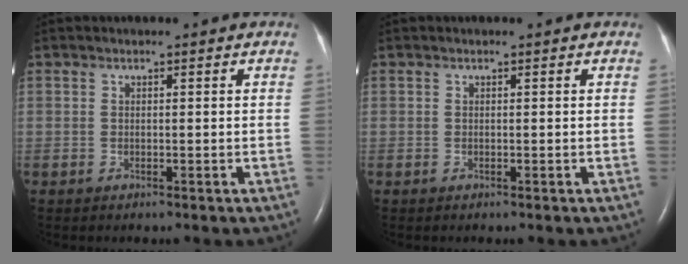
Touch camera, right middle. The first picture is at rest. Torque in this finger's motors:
{"motor_torque": [-0.10, 0.10, -0.04, -0.01]}